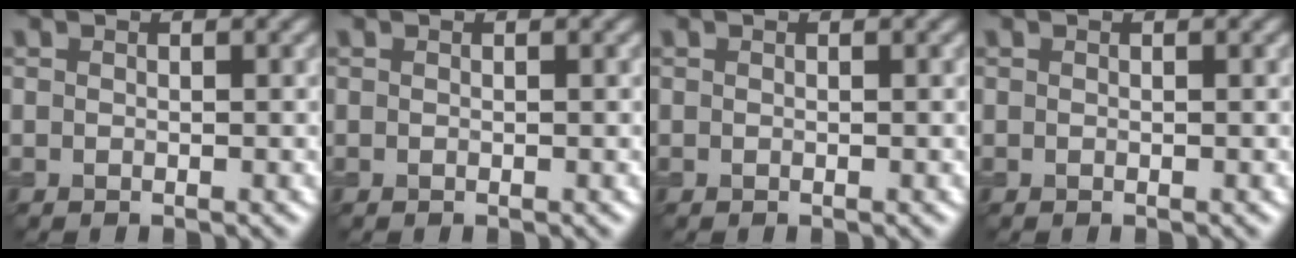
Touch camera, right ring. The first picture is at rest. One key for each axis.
{"total": 0.0}
{"total": 0.0}
{"total": 0.0}